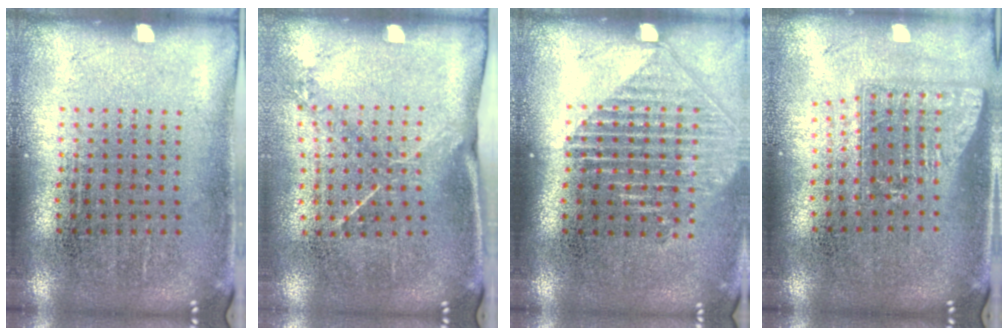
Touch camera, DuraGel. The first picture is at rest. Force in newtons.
{"total": 1.5, "press": 1.0, "slide": 1.0}
{"total": 1.4, "press": 1.2, "slide": 0.7}
{"total": 1.6, "press": 1.2, "slide": 1.0}